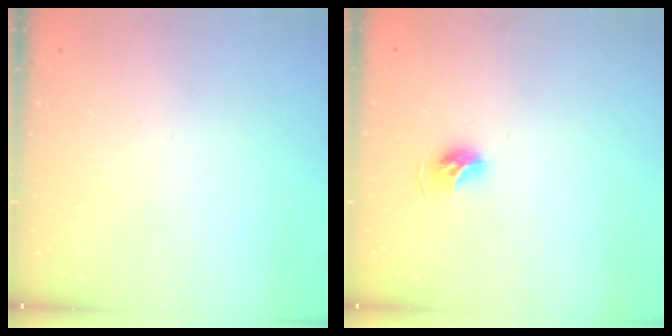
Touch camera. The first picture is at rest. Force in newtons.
{"total": 6.7, "press": 6.7, "slide": 0.9}